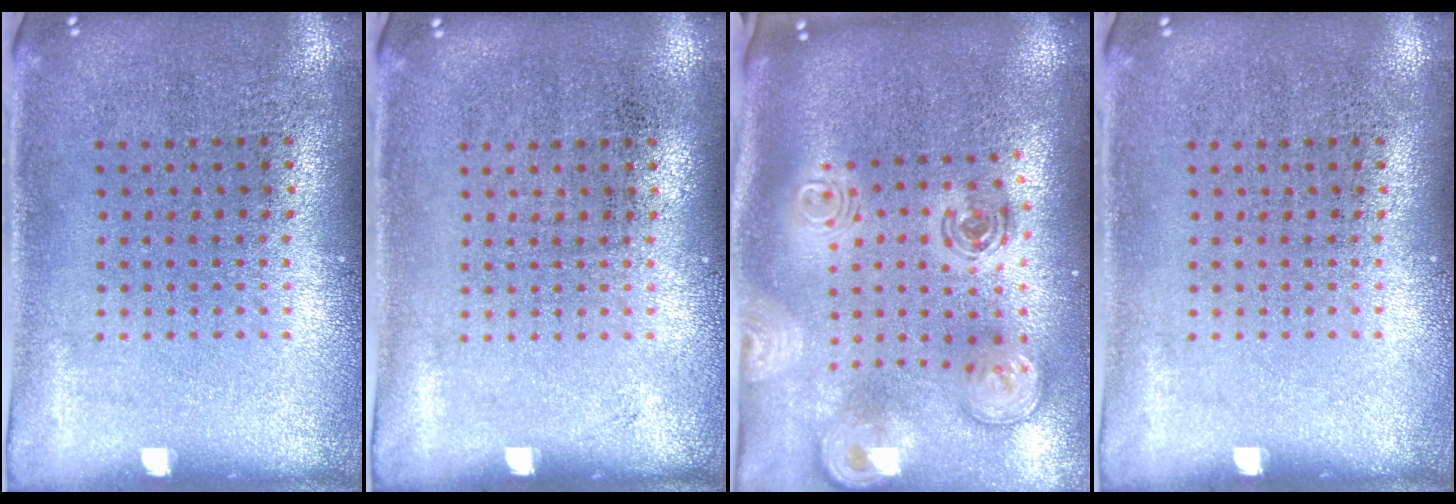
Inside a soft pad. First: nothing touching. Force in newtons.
{"total": 0.0}
{"total": 3.0, "press": 2.1, "slide": 2.1}
{"total": 0.0}